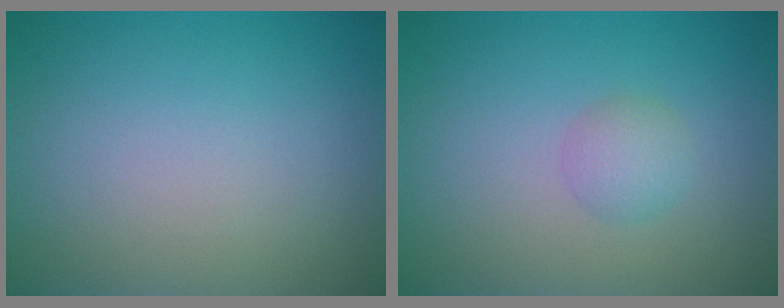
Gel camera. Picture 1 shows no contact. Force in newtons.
{"total": 1.5, "press": 1.5, "slide": 0.0}